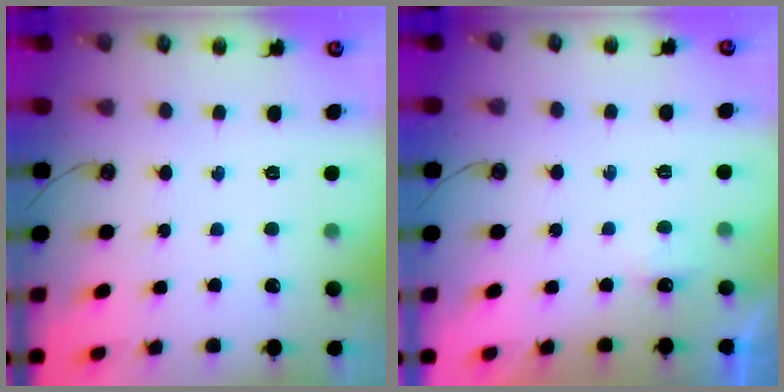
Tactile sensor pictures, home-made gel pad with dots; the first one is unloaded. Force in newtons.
{"total": 2.8, "press": 2.8, "slide": 0.4}